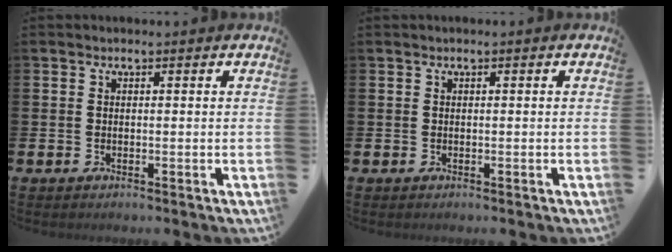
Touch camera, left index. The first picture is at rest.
{"total": 0.0}